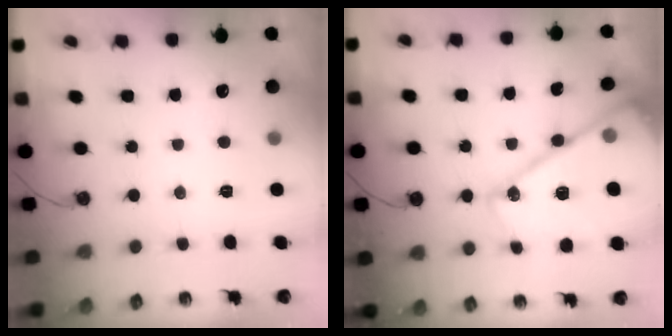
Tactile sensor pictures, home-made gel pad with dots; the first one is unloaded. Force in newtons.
{"total": 24.0, "press": 23.9, "slide": 1.9}